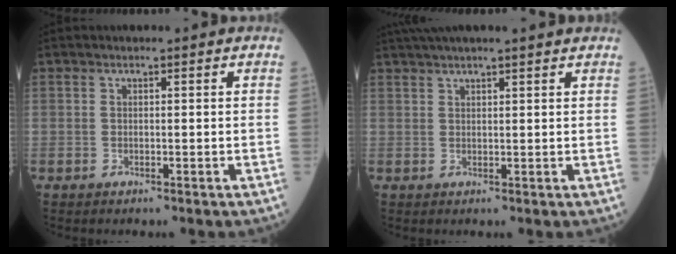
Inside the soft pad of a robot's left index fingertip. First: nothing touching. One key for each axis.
{"total": 8.9, "fx": 7.8, "fy": 0.0, "fz": 4.4, "tx": -0.069, "ty": 0.034, "tz": 0.104}